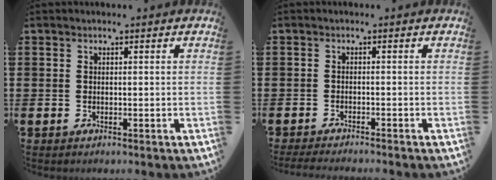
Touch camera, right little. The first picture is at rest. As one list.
[{"total": 1.3, "force": [-1.2, -0.1, 0.5], "torque": [-0.007, 0.000, -0.024]}]